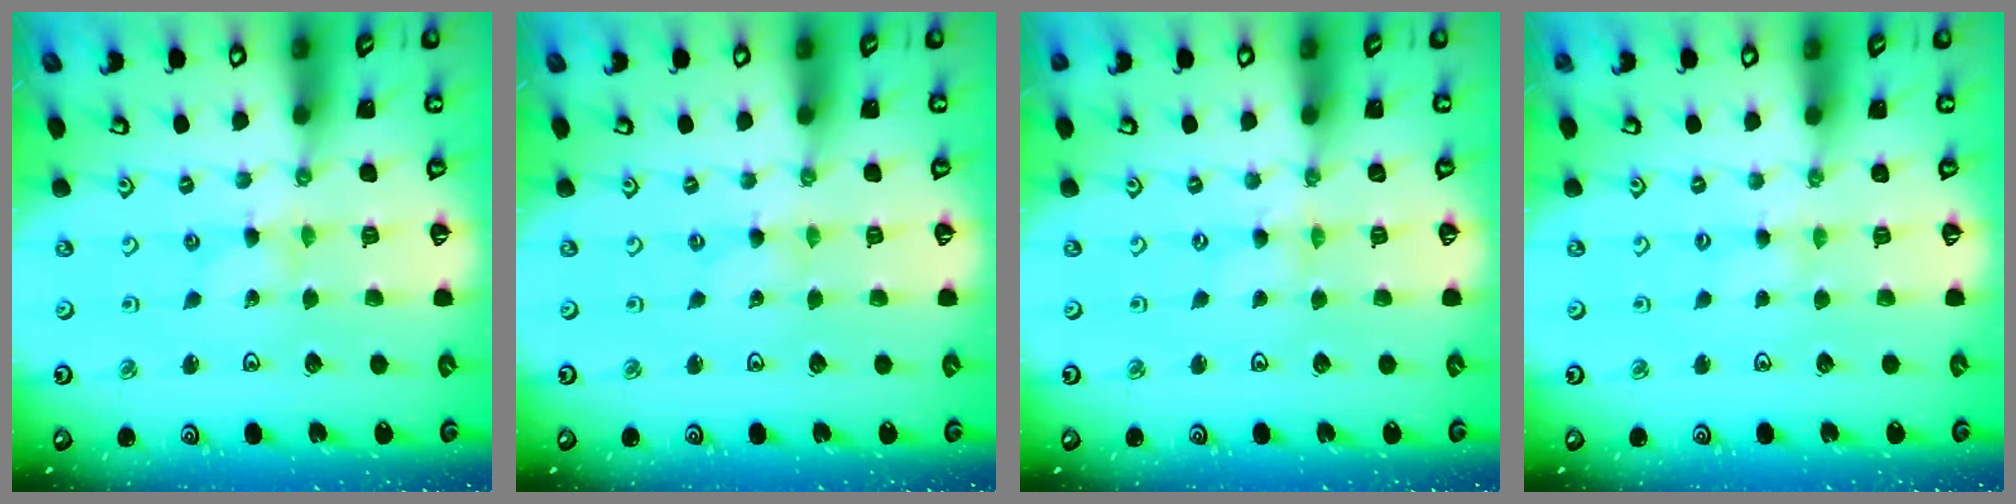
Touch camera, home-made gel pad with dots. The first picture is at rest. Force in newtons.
{"total": 0.0}
{"total": 0.0}
{"total": 2.0, "press": 2.0, "slide": 0.3}